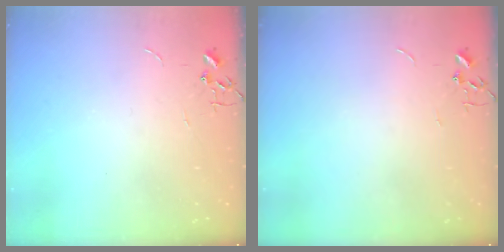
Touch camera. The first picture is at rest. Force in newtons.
{"total": 0.0}